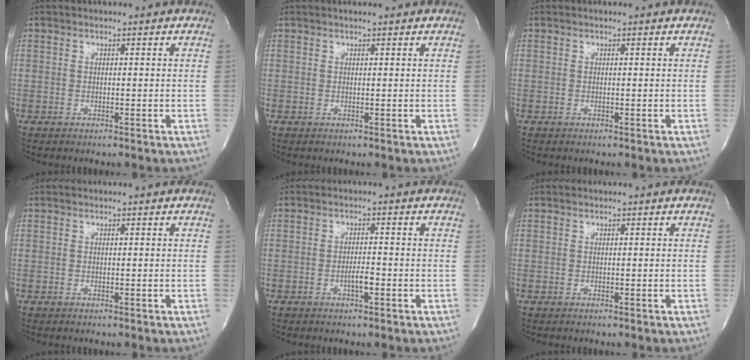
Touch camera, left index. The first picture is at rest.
{"total": 1.7, "force": [1.4, 0.1, 0.9], "torque": [-0.015, 0.013, 0.017]}
{"total": 0.0}
{"total": 0.0}
{"total": 2.1, "force": [-1.1, 0.3, 1.8], "torque": [-0.035, -0.004, -0.019]}
{"total": 0.0}